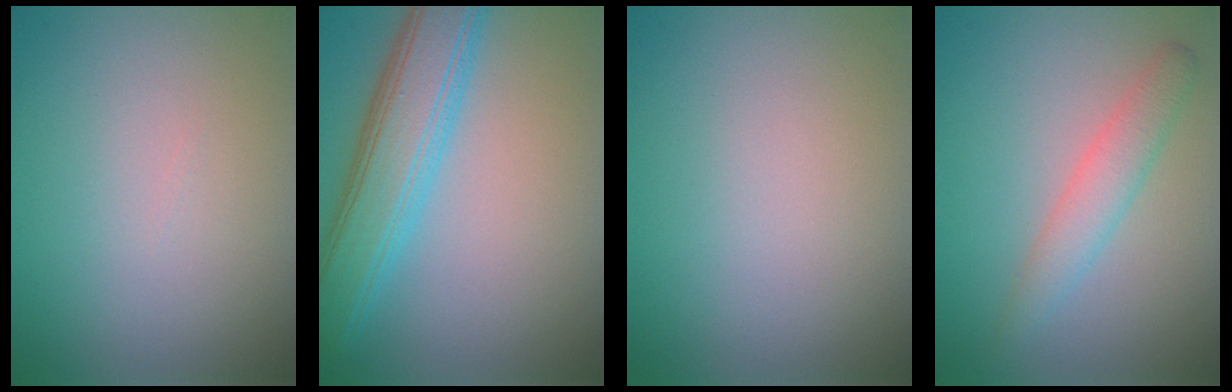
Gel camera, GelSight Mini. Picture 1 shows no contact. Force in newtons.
{"total": 6.6, "press": 6.6, "slide": 0.2}
{"total": 0.0}
{"total": 2.7, "press": 2.7, "slide": 0.0}